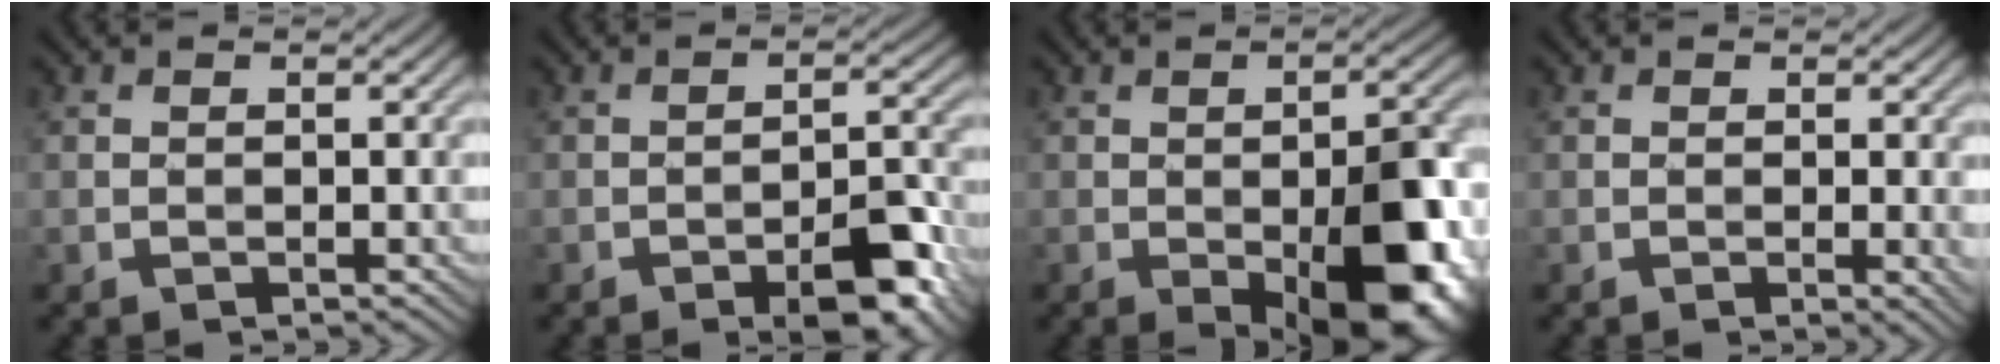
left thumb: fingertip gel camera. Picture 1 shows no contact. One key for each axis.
{"total": 6.2, "fx": -3.7, "fy": 2.1, "fz": 4.6, "tx": -0.056, "ty": 0.012, "tz": -0.054}
{"total": 14.9, "fx": -5.0, "fy": 6.5, "fz": 12.4, "tx": -0.143, "ty": -0.014, "tz": -0.064}
{"total": 1.9, "fx": 0.5, "fy": 0.9, "fz": 1.6, "tx": -0.020, "ty": -0.001, "tz": 0.008}